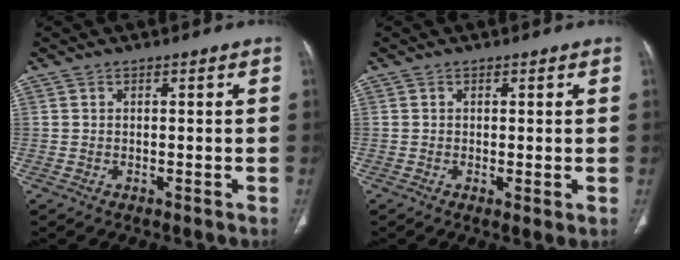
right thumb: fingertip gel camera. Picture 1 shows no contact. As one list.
[{"total": 1.4, "force": [-0.1, 0.2, 1.4], "torque": [-0.032, -0.008, -0.003]}]